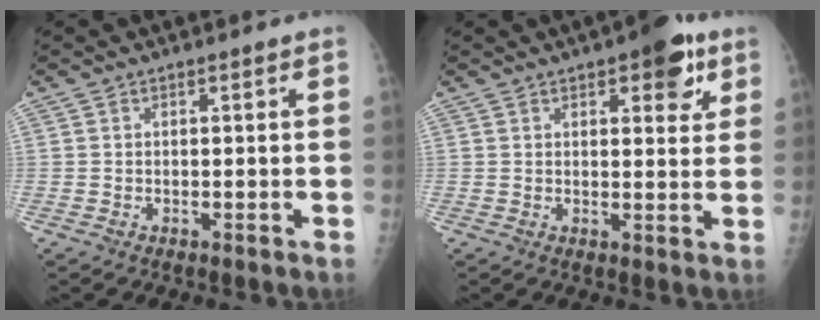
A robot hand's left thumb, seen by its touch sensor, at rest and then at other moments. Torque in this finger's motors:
{"motor_torque": [0.52, 0.57, 0.57, -0.18, 0.01]}